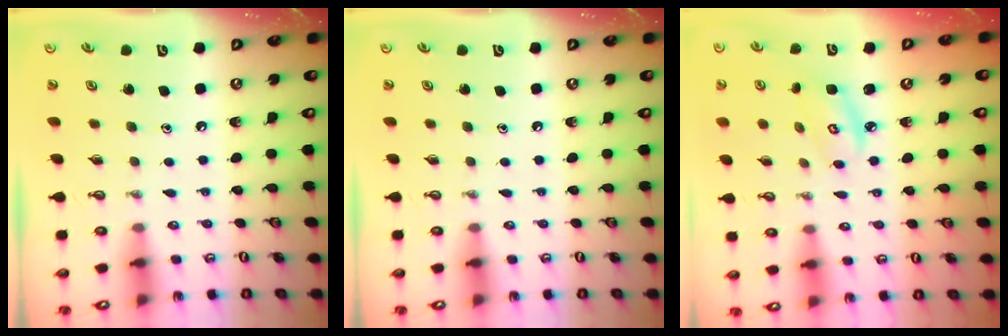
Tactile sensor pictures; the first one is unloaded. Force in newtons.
{"total": 0.0}
{"total": 5.0, "press": 5.0, "slide": 0.3}